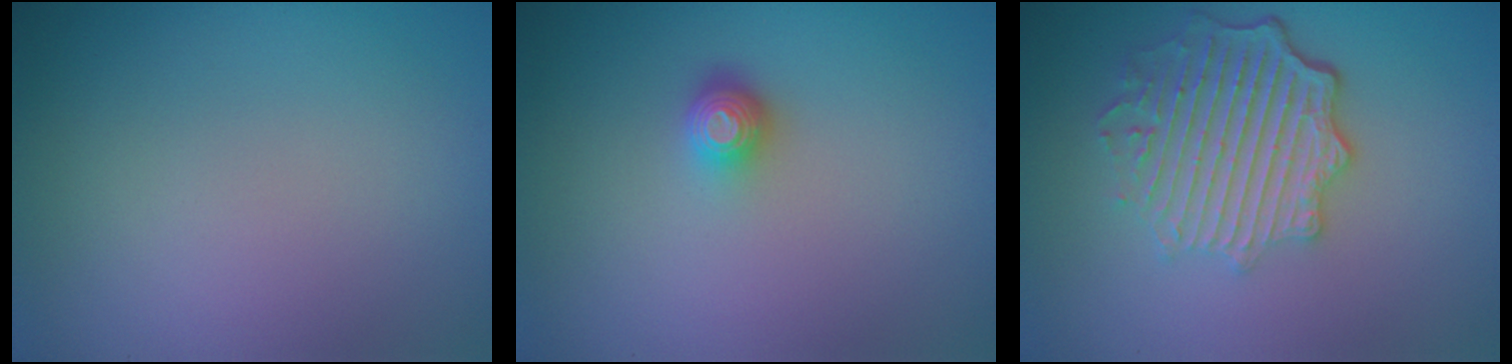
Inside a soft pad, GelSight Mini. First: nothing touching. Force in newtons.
{"total": 1.9, "press": 1.4, "slide": 1.3}
{"total": 6.0, "press": 4.7, "slide": 3.8}